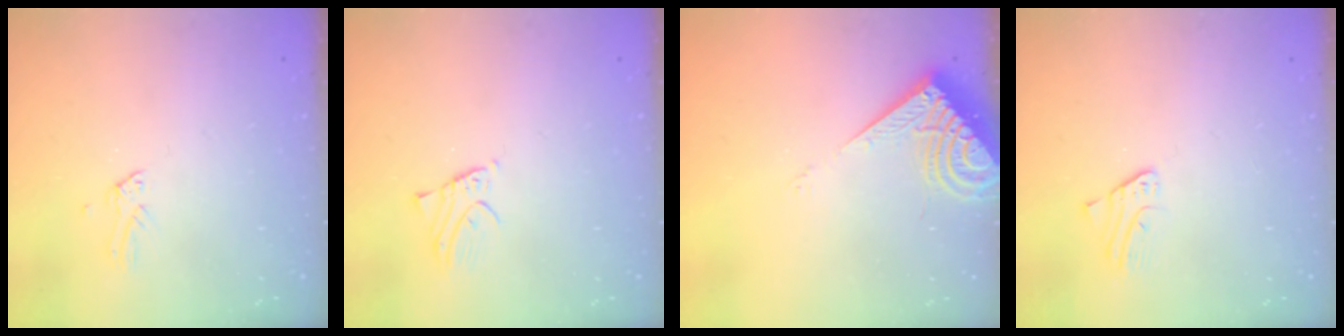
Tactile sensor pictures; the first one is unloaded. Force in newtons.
{"total": 1.9, "press": 1.9, "slide": 0.1}
{"total": 8.3, "press": 8.1, "slide": 1.3}
{"total": 2.3, "press": 2.3, "slide": 0.2}